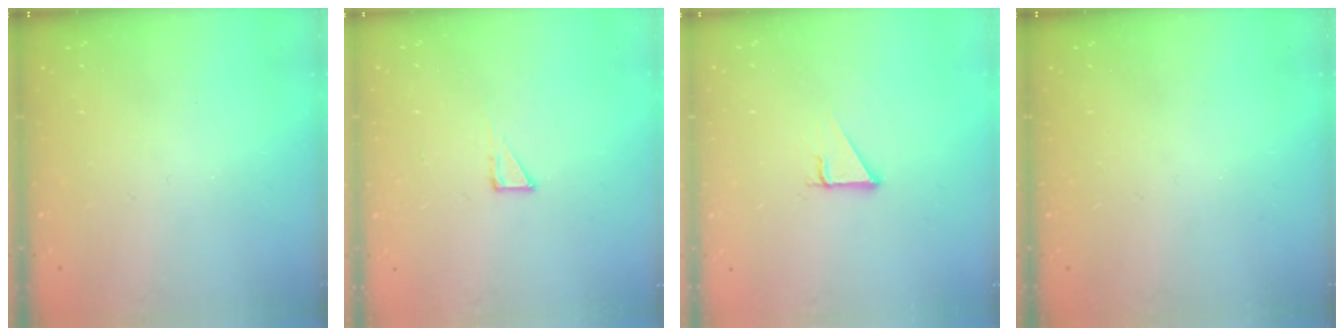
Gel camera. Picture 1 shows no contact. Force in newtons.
{"total": 2.7, "press": 2.7, "slide": 0.2}
{"total": 2.7, "press": 2.7, "slide": 0.3}
{"total": 0.0}